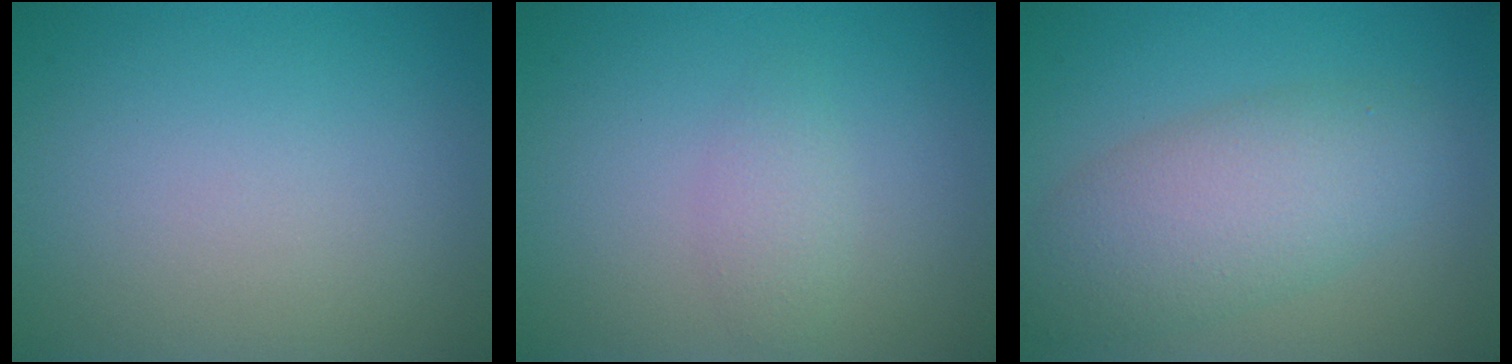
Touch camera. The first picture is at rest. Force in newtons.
{"total": 1.6, "press": 1.6, "slide": 0.1}
{"total": 5.6, "press": 5.6, "slide": 0.3}